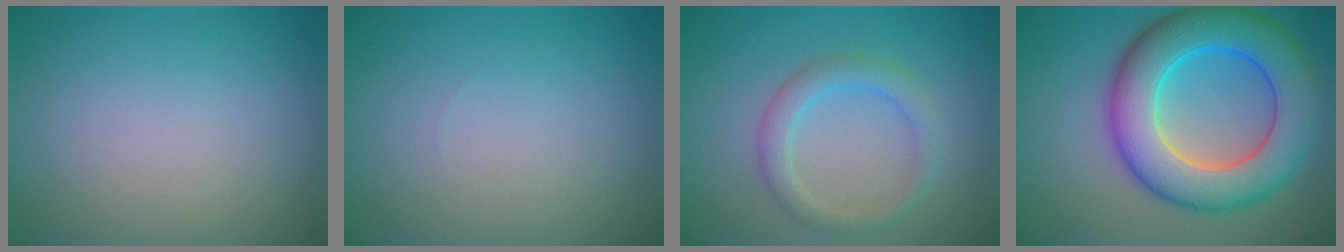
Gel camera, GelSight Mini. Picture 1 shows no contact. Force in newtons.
{"total": 0.0}
{"total": 2.7, "press": 2.7, "slide": 0.1}
{"total": 10.7, "press": 10.7, "slide": 0.4}